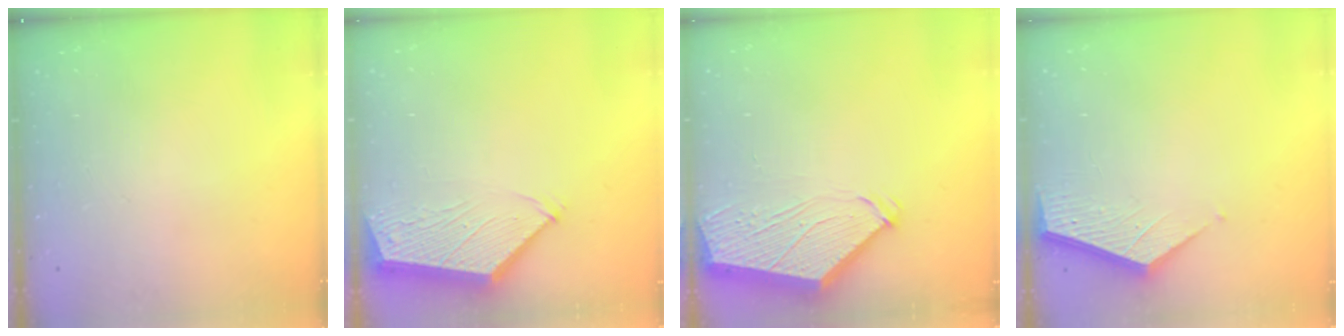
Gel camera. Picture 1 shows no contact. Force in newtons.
{"total": 3.8, "press": 3.8, "slide": 0.7}
{"total": 5.3, "press": 5.3, "slide": 0.6}
{"total": 3.7, "press": 3.7, "slide": 0.4}